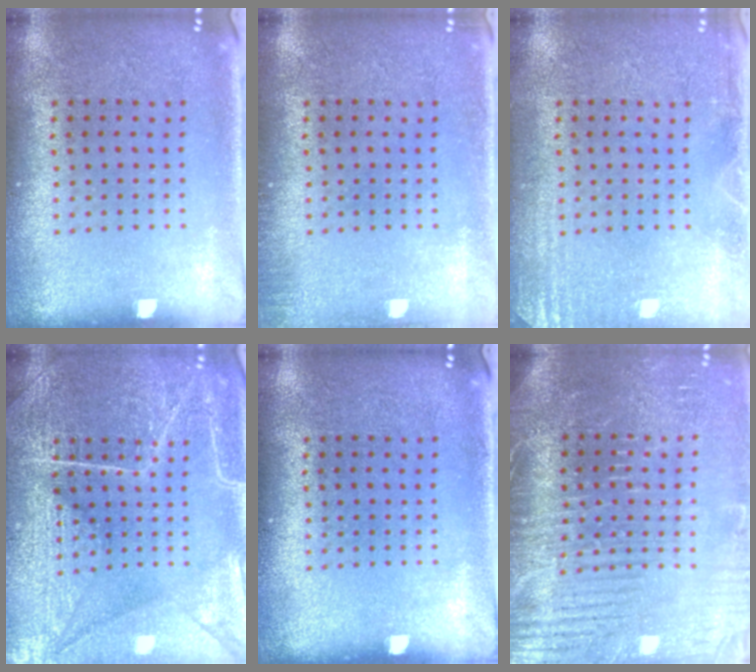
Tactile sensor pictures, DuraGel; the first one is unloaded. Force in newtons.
{"total": 0.9, "press": 0.9, "slide": 0.2}
{"total": 2.6, "press": 2.5, "slide": 0.4}
{"total": 6.7, "press": 6.6, "slide": 0.8}
{"total": 0.0}
{"total": 4.3, "press": 4.0, "slide": 1.6}